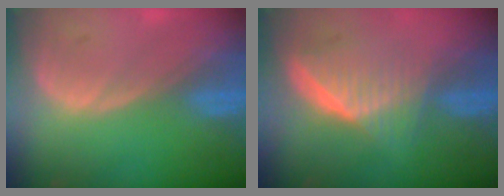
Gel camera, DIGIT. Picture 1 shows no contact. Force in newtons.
{"total": 6.8, "press": 6.1, "slide": 3.1}